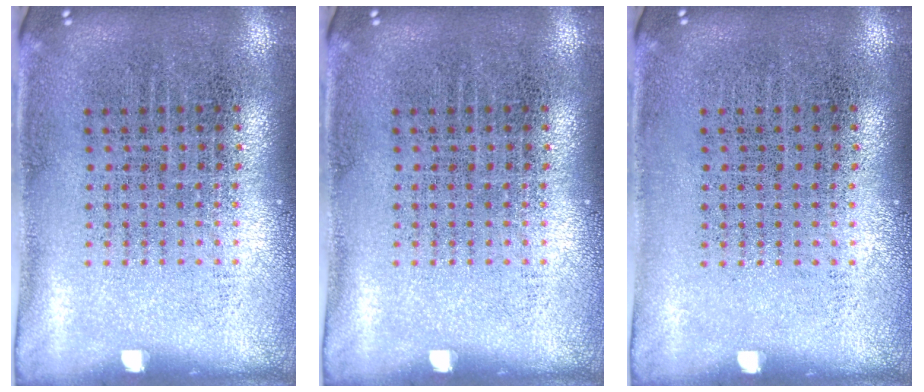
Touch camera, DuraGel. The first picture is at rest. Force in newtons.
{"total": 0.0}
{"total": 0.0}